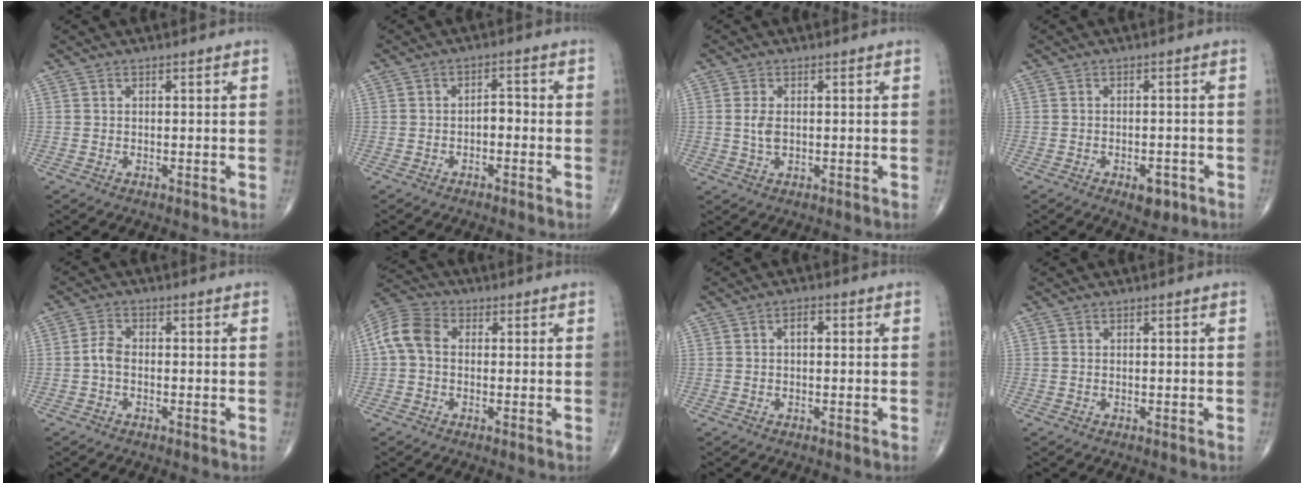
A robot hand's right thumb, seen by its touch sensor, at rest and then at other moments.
{"total": 2.7, "force": [-1.0, 1.5, 2.0], "torque": [-0.021, 0.019, -0.020]}
{"total": 3.0, "force": [0.2, 1.7, 2.4], "torque": [-0.048, -0.002, 0.003]}
{"total": 3.8, "force": [-1.9, 2.0, 2.5], "torque": [-0.020, 0.008, -0.022]}
{"total": 2.8, "force": [-0.7, 1.7, 2.1], "torque": [-0.042, 0.009, -0.021]}
{"total": 7.7, "force": [0.3, 5.6, 5.3], "torque": [-0.108, 0.026, -0.003]}
{"total": 2.1, "force": [0.3, 1.1, 1.7], "torque": [-0.022, 0.009, 0.002]}
{"total": 0.0}